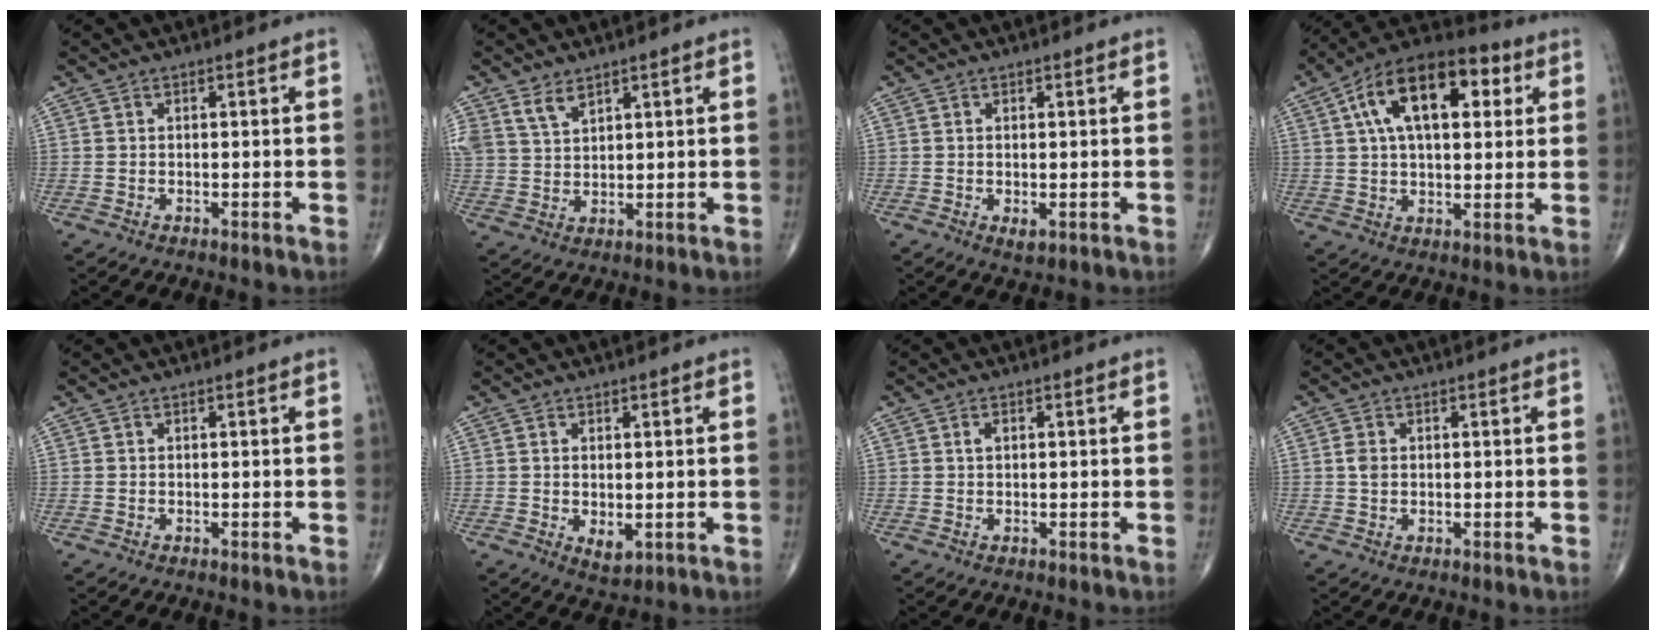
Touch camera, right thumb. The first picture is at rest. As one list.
[{"total": 4.8, "force": [3.5, 2.5, 2.2], "torque": [-0.034, -0.017, 0.076]}, {"total": 1.6, "force": [-0.3, 0.8, 1.4], "torque": [-0.021, -0.004, 0.000]}, {"total": 19.0, "force": [6.1, 9.8, 15.1], "torque": [-0.228, 0.016, 0.091]}, {"total": 0.0}, {"total": 3.1, "force": [-0.3, 1.6, 2.6], "torque": [-0.034, -0.009, 0.004]}, {"total": 1.0, "force": [0.3, 0.6, 0.7], "torque": [-0.014, 0.004, 0.006]}, {"total": 1.8, "force": [0.2, 1.4, 1.2], "torque": [-0.018, 0.001, 0.003]}]